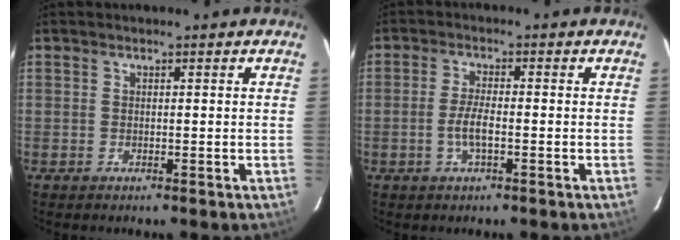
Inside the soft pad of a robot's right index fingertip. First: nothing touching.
{"total": 4.0, "force": [-1.2, 1.0, 3.7], "torque": [-0.077, -0.001, -0.023]}